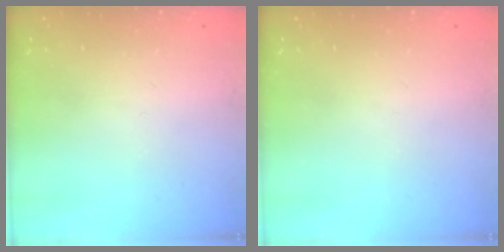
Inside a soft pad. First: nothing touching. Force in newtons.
{"total": 0.0}